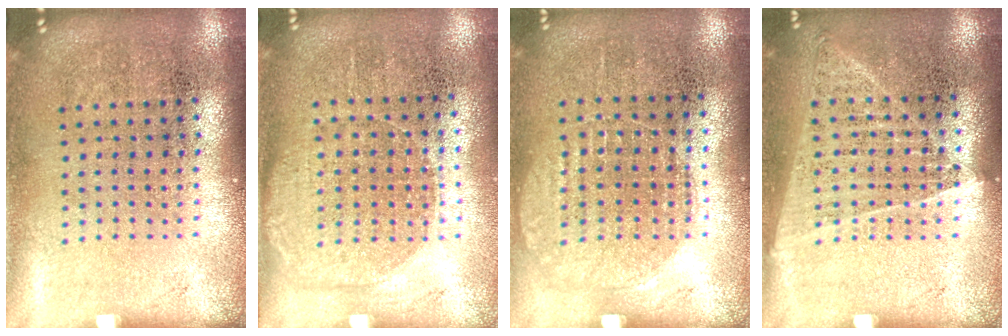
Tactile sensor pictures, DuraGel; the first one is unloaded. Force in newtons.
{"total": 1.3, "press": 1.2, "slide": 0.5}
{"total": 0.9, "press": 0.8, "slide": 0.4}
{"total": 1.2, "press": 1.1, "slide": 0.1}